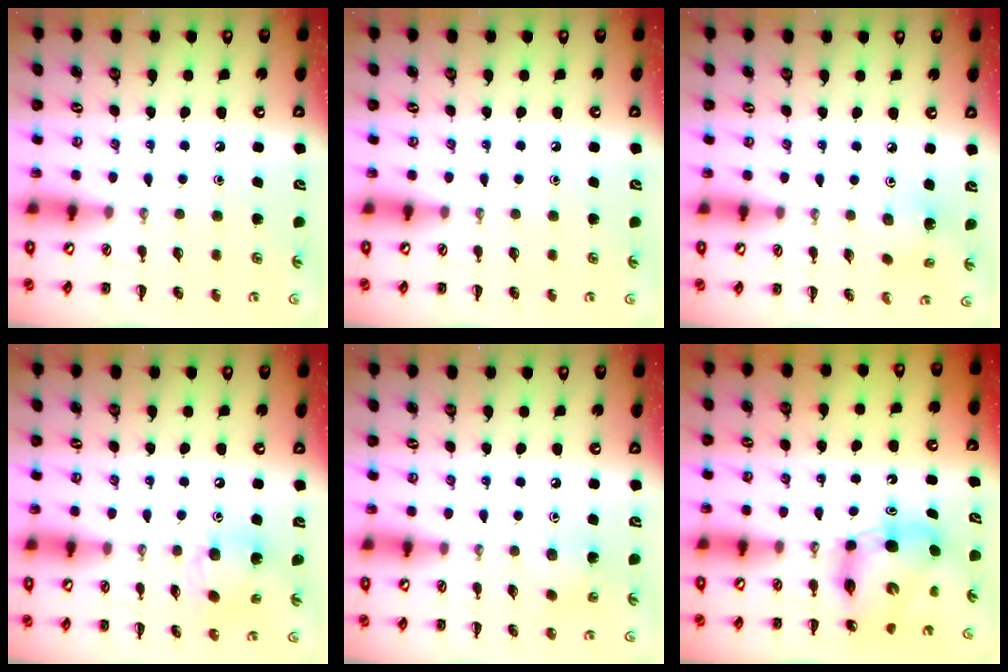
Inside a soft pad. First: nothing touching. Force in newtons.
{"total": 0.0}
{"total": 3.0, "press": 2.8, "slide": 0.9}
{"total": 8.3, "press": 8.3, "slide": 0.6}
{"total": 7.1, "press": 7.0, "slide": 1.2}
{"total": 7.7, "press": 7.4, "slide": 2.4}